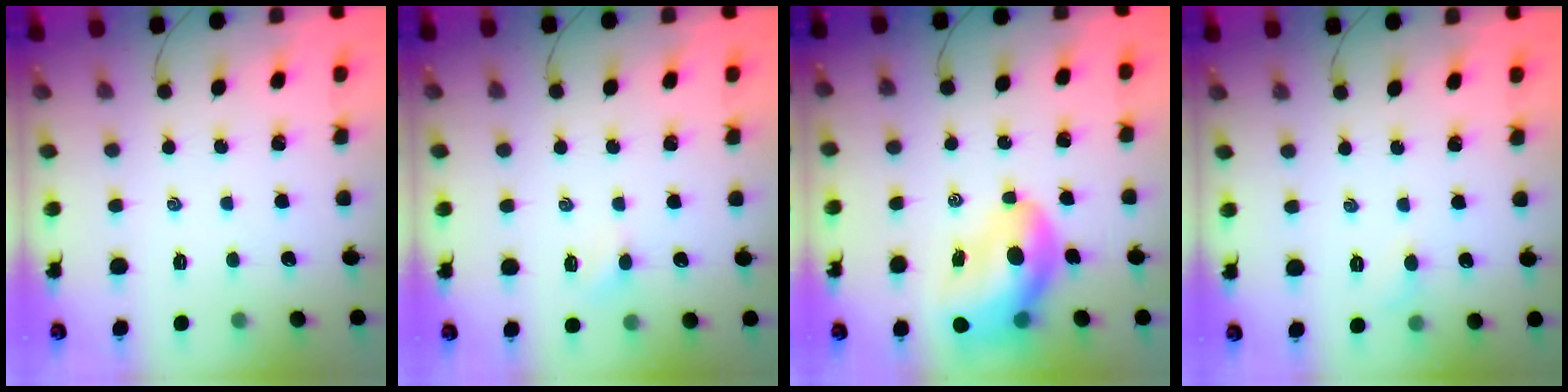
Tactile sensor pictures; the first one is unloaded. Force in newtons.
{"total": 3.3, "press": 3.1, "slide": 1.2}
{"total": 13.4, "press": 12.8, "slide": 3.9}
{"total": 3.5, "press": 3.3, "slide": 1.1}